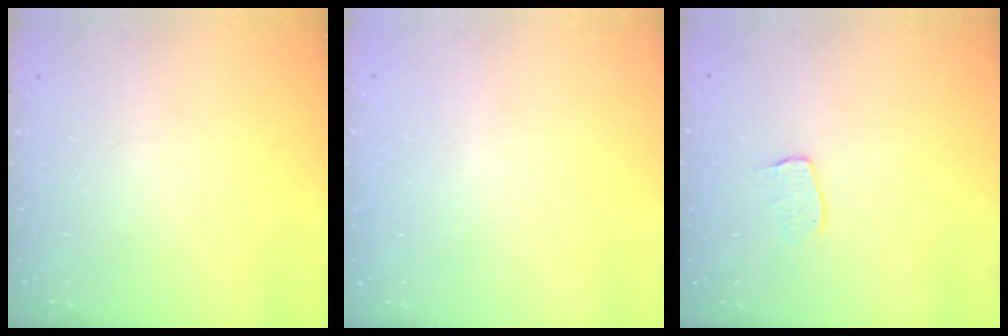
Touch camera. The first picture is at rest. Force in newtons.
{"total": 0.0}
{"total": 5.0, "press": 5.0, "slide": 0.3}